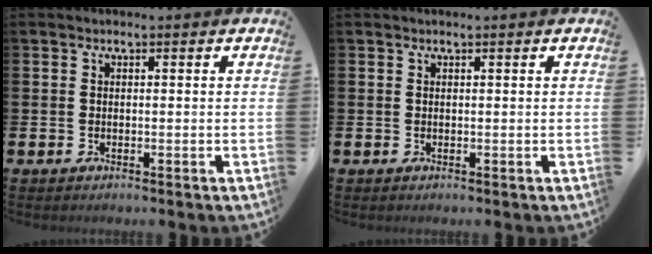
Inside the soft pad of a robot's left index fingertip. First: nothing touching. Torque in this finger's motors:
{"motor_torque": [0.17, -0.95, -0.33, 0.00]}